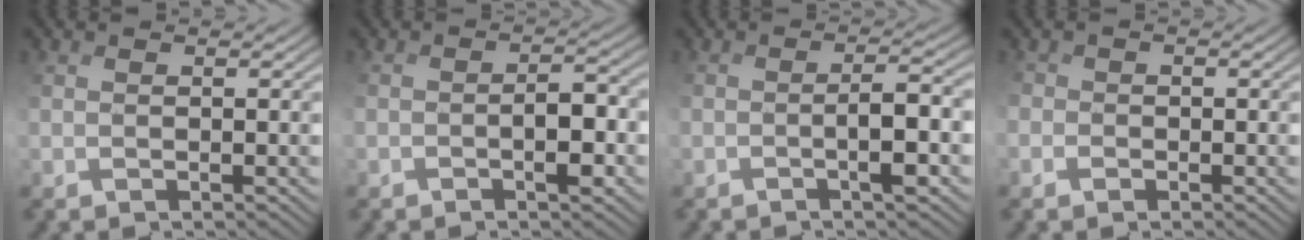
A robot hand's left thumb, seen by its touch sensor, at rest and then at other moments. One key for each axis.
{"total": 3.9, "fx": -1.7, "fy": 1.6, "fz": 3.1, "tx": -0.037, "ty": 0.008, "tz": -0.022}
{"total": 3.9, "fx": -1.5, "fy": 0.4, "fz": 3.6, "tx": -0.052, "ty": 0.010, "tz": -0.023}
{"total": 1.8, "fx": -0.8, "fy": 1.5, "fz": 0.7, "tx": -0.020, "ty": 0.003, "tz": -0.014}